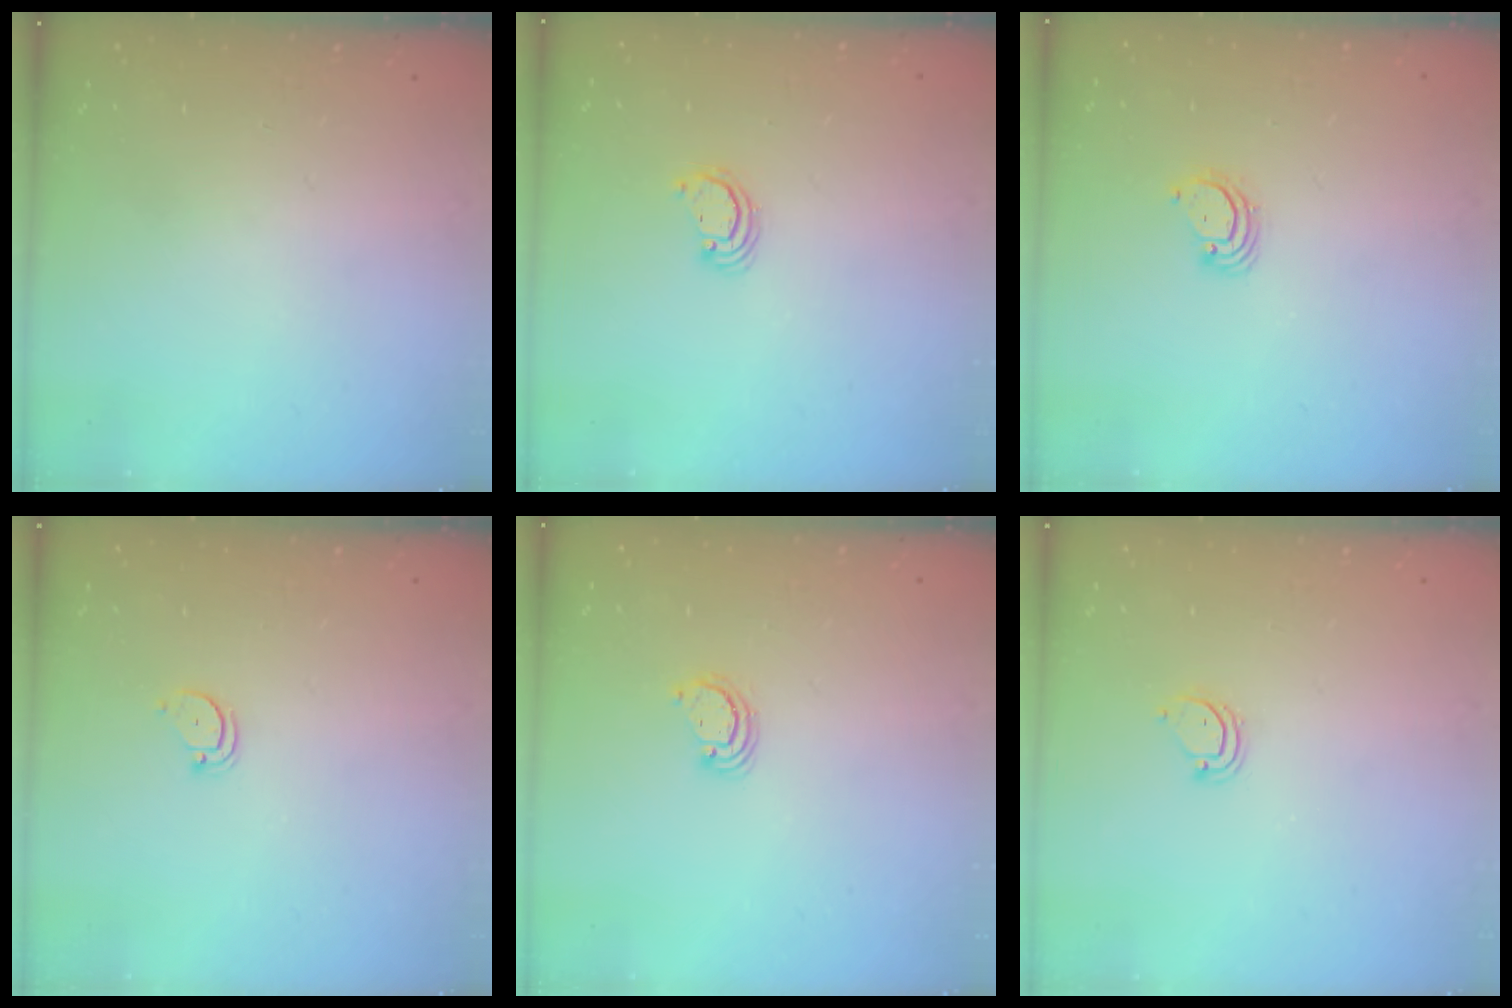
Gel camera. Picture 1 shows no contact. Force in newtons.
{"total": 2.6, "press": 2.6, "slide": 0.2}
{"total": 3.4, "press": 3.4, "slide": 0.1}
{"total": 2.6, "press": 2.6, "slide": 0.1}
{"total": 2.6, "press": 2.6, "slide": 0.3}
{"total": 3.6, "press": 3.6, "slide": 0.2}